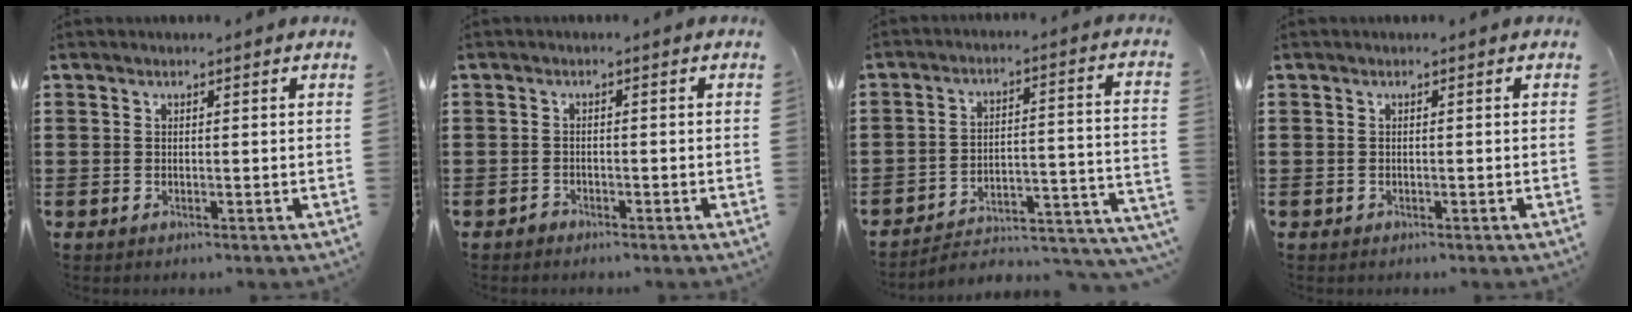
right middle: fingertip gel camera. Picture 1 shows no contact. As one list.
[{"total": 1.0, "force": [-0.9, 0.4, 0.1], "torque": [-0.005, -0.001, -0.019]}, {"total": 3.0, "force": [-2.7, 0.6, 1.1], "torque": [-0.028, -0.018, -0.063]}, {"total": 0.0}]